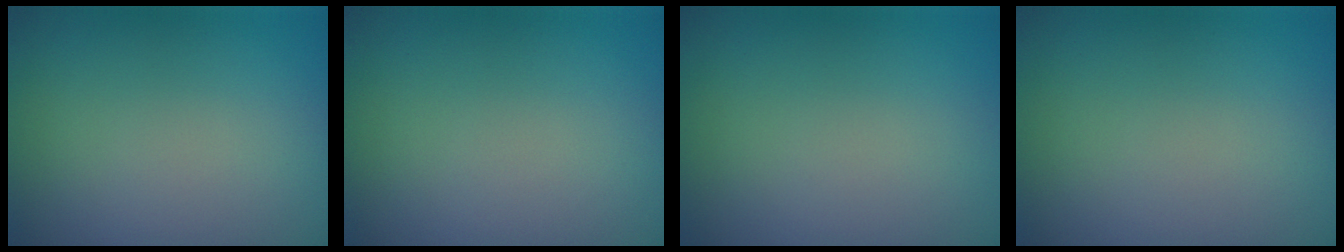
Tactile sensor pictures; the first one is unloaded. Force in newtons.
{"total": 0.0}
{"total": 0.0}
{"total": 0.0}